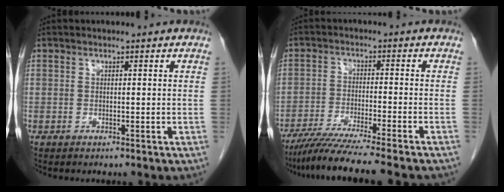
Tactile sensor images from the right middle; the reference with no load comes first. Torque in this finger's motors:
{"motor_torque": [1.14, -1.00, 0.20, 0.10]}